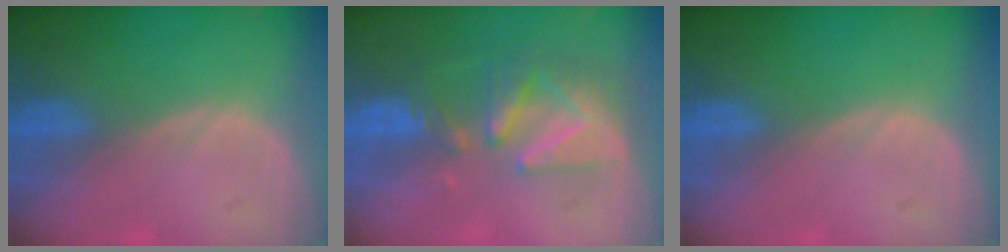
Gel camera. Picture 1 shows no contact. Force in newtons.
{"total": 8.4, "press": 7.7, "slide": 3.5}
{"total": 0.0}